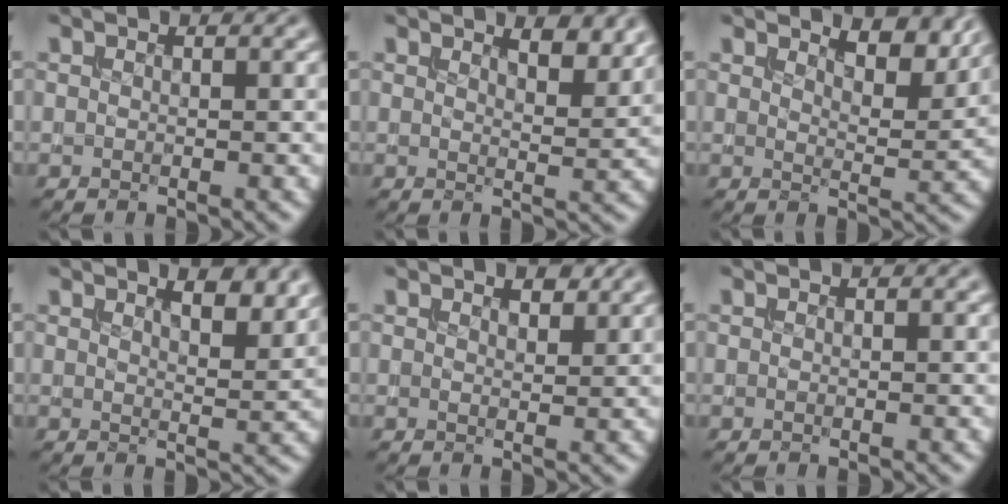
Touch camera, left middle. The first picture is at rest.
{"total": 3.3, "force": [2.5, 0.9, 1.9], "torque": [-0.031, -0.004, 0.036]}
{"total": 4.5, "force": [3.5, 1.3, 2.4], "torque": [-0.041, -0.003, 0.047]}
{"total": 3.6, "force": [2.6, 0.9, 2.2], "torque": [-0.034, -0.001, 0.037]}
{"total": 1.4, "force": [1.1, 0.5, 0.7], "torque": [-0.011, 0.000, 0.020]}
{"total": 0.0}